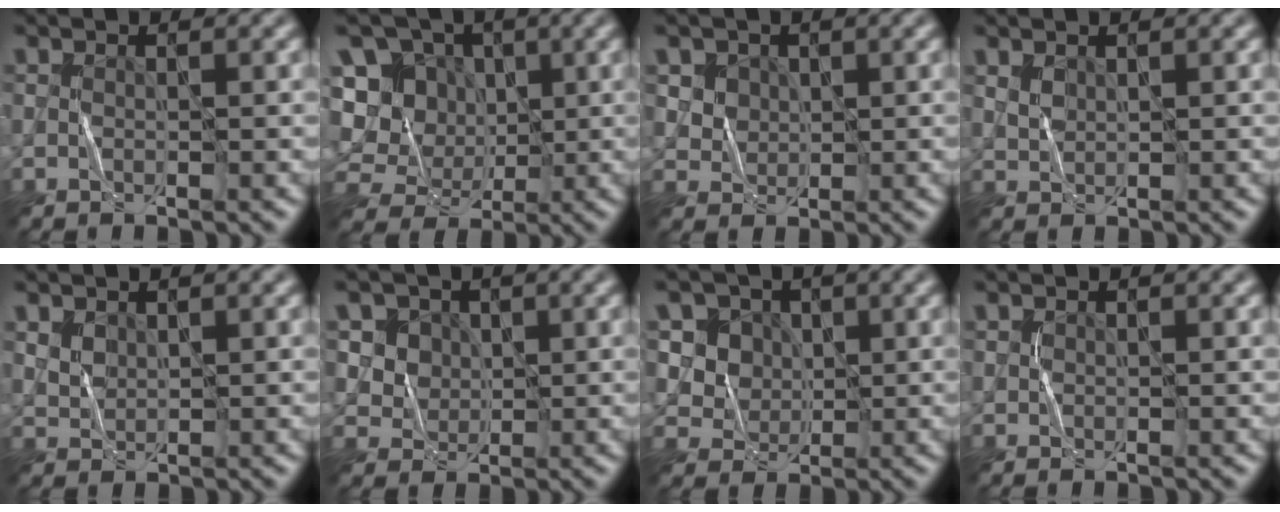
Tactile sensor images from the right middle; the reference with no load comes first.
{"total": 11.5, "force": [1.1, 10.7, 4.1], "torque": [-0.126, 0.025, 0.013]}
{"total": 4.1, "force": [2.1, 3.2, 1.6], "torque": [-0.048, 0.001, 0.044]}
{"total": 1.1, "force": [0.7, 0.6, 0.6], "torque": [-0.018, 0.001, 0.020]}
{"total": 1.6, "force": [0.9, 1.0, 0.7], "torque": [-0.020, 0.000, 0.024]}
{"total": 5.4, "force": [2.5, 4.3, 1.9], "torque": [-0.043, -0.004, 0.045]}
{"total": 6.0, "force": [2.5, 5.0, 2.4], "torque": [-0.049, -0.002, 0.041]}
{"total": 0.0}